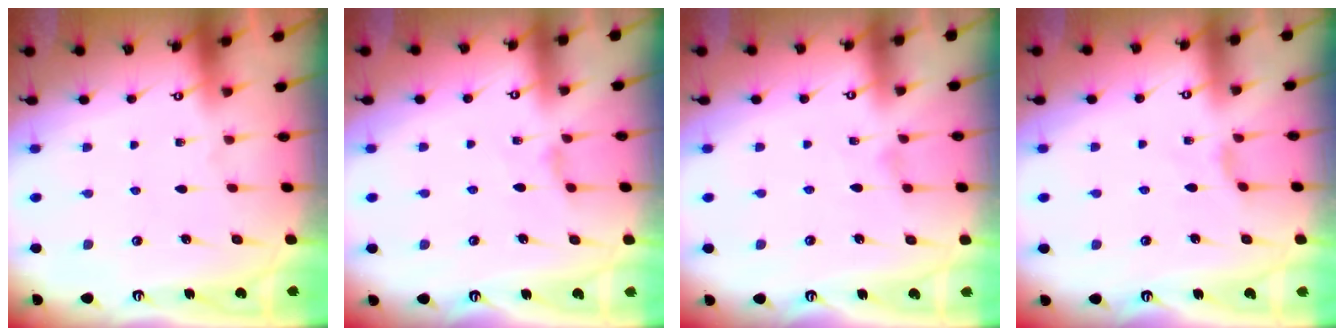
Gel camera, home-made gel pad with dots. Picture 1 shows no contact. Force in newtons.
{"total": 2.1, "press": 2.1, "slide": 0.4}
{"total": 0.0}
{"total": 1.8, "press": 1.7, "slide": 0.5}